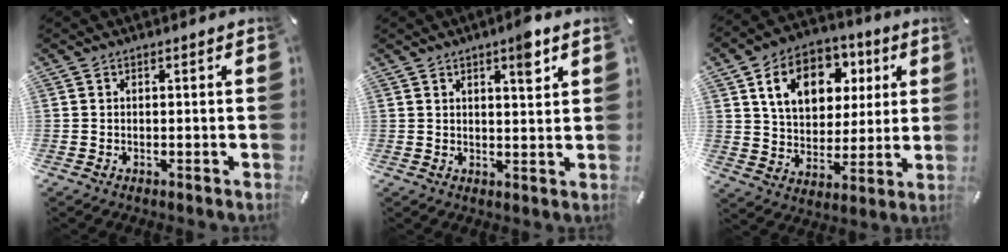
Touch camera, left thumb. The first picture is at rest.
{"total": 5.5, "force": [3.4, 1.5, 4.1], "torque": [-0.047, -0.019, 0.051]}
{"total": 14.8, "force": [6.1, 11.0, 7.9], "torque": [-0.133, -0.005, 0.112]}